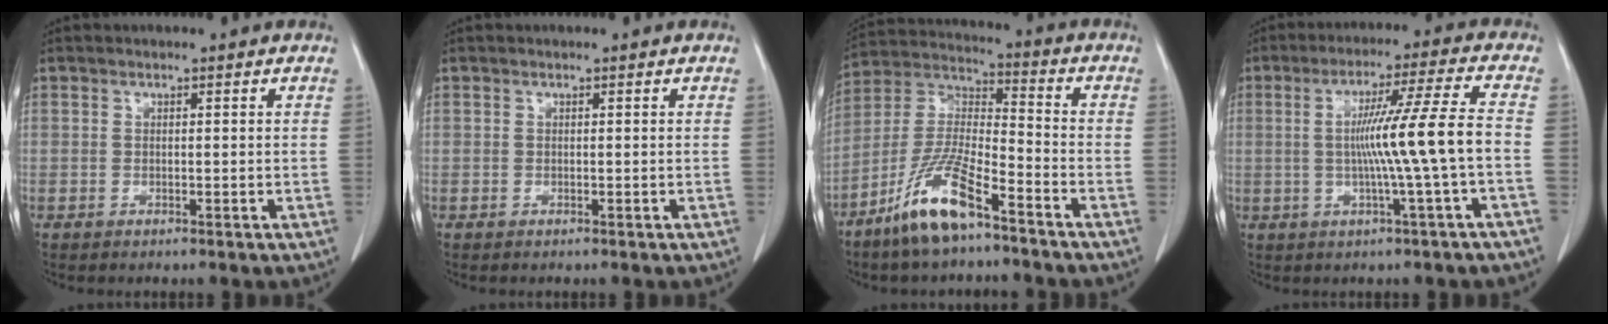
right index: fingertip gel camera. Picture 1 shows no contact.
{"total": 0.0}
{"total": 12.6, "force": [-8.3, 2.2, 9.2], "torque": [-0.198, -0.015, -0.162]}
{"total": 12.5, "force": [-1.5, -2.1, 12.2], "torque": [-0.203, 0.012, -0.019]}